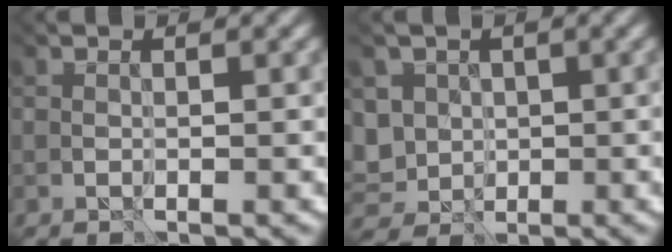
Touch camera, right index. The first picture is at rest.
{"total": 3.6, "force": [0.9, 3.4, 0.7], "torque": [-0.058, 0.014, 0.024]}